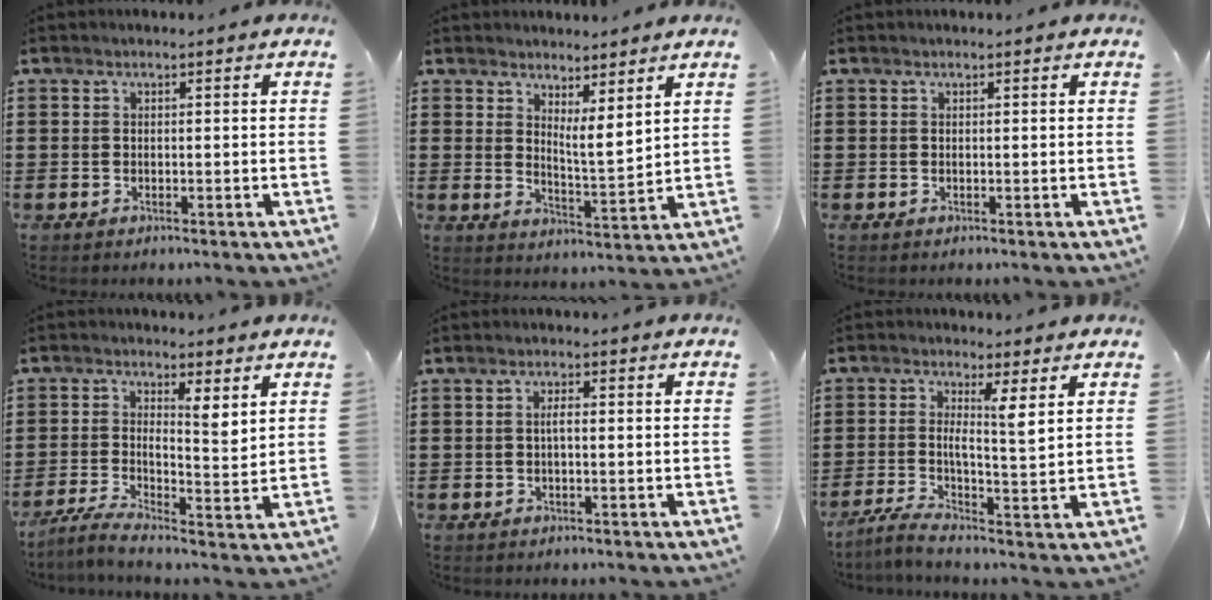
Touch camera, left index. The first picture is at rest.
{"total": 4.4, "force": [3.8, 0.7, 2.1], "torque": [-0.038, -0.027, 0.062]}
{"total": 0.0}
{"total": 3.5, "force": [1.6, 0.3, 3.1], "torque": [-0.055, -0.026, 0.018]}
{"total": 1.6, "force": [0.0, 0.4, 1.6], "torque": [-0.030, 0.002, -0.001]}
{"total": 4.7, "force": [2.0, -0.1, 4.2], "torque": [-0.086, -0.018, 0.028]}